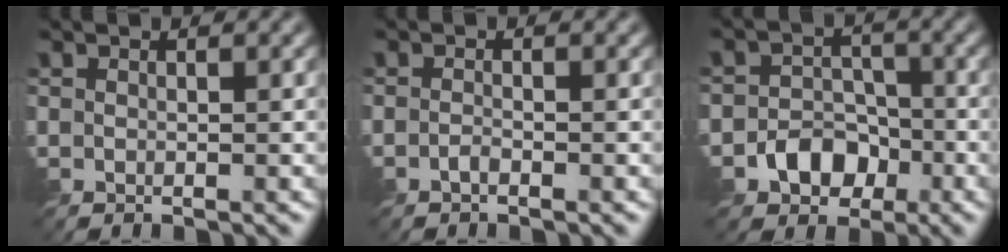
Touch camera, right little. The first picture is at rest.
{"total": 0.8, "force": [-0.7, 0.1, 0.4], "torque": [-0.011, 0.001, -0.017]}
{"total": 4.1, "force": [-2.1, 3.2, 1.6], "torque": [-0.007, 0.004, -0.045]}